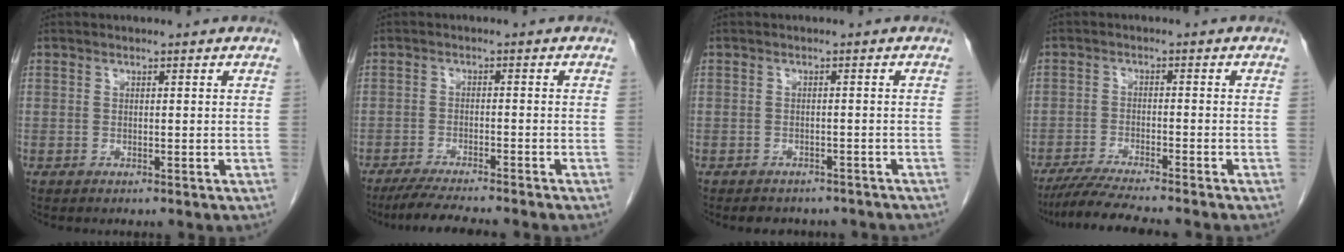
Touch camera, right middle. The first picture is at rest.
{"total": 7.8, "force": [-6.8, 0.0, 3.8], "torque": [-0.056, -0.019, -0.108]}
{"total": 6.6, "force": [-5.7, 2.8, 1.8], "torque": [-0.019, 0.005, -0.059]}
{"total": 8.5, "force": [-7.4, -0.5, 4.1], "torque": [-0.064, -0.023, -0.122]}